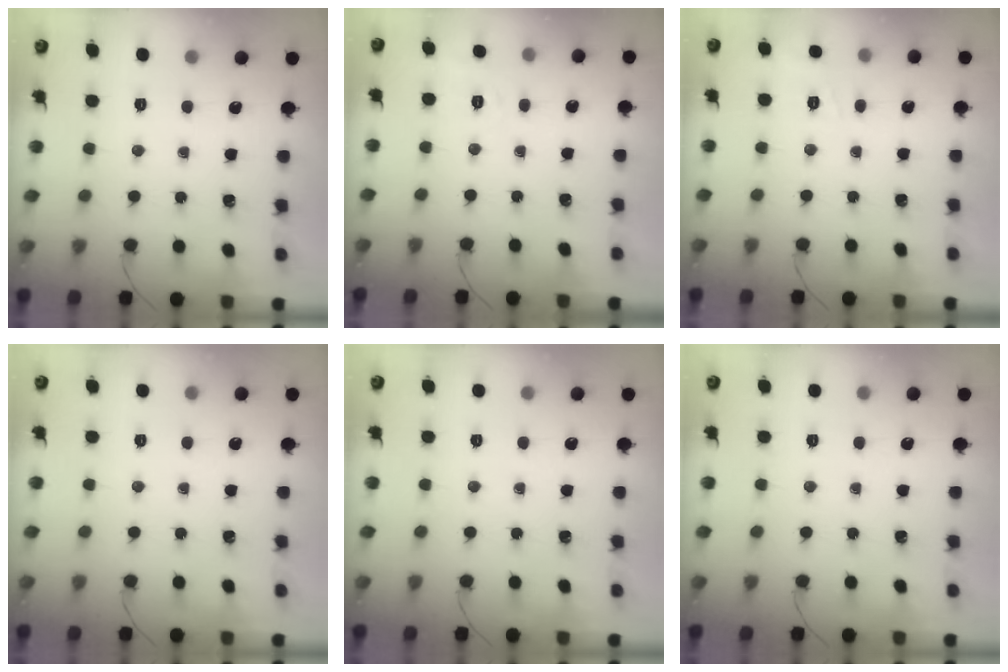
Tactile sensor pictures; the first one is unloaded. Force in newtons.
{"total": 2.0, "press": 0.6, "slide": 1.9}
{"total": 8.8, "press": 8.6, "slide": 1.8}
{"total": 0.0}
{"total": 0.0}
{"total": 0.0}